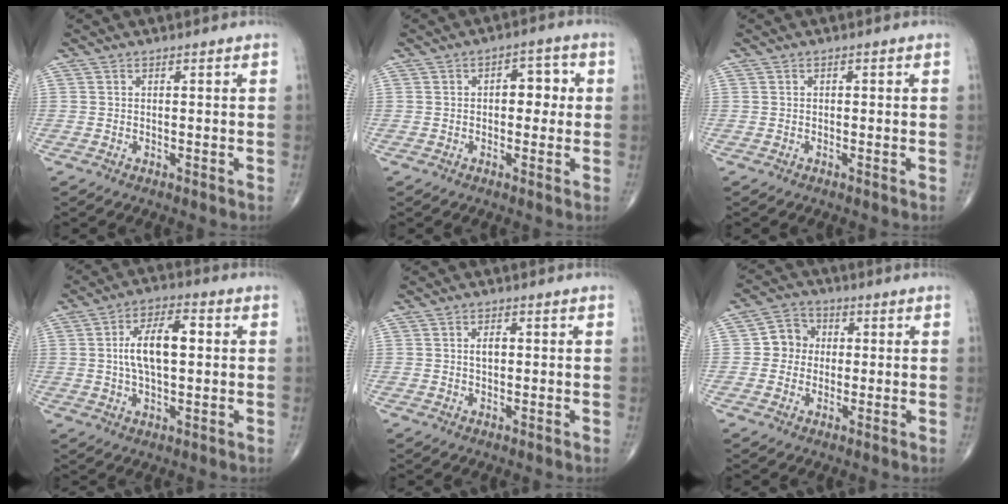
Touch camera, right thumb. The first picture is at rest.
{"total": 5.4, "force": [0.5, 3.3, 4.2], "torque": [-0.032, 0.014, 0.001]}
{"total": 0.0}
{"total": 9.1, "force": [1.1, 4.1, 8.1], "torque": [-0.141, 0.011, 0.016]}
{"total": 2.1, "force": [0.2, 1.3, 1.7], "torque": [-0.027, 0.003, 0.002]}
{"total": 5.9, "force": [0.2, 5.5, 2.2], "torque": [-0.009, 0.012, -0.009]}